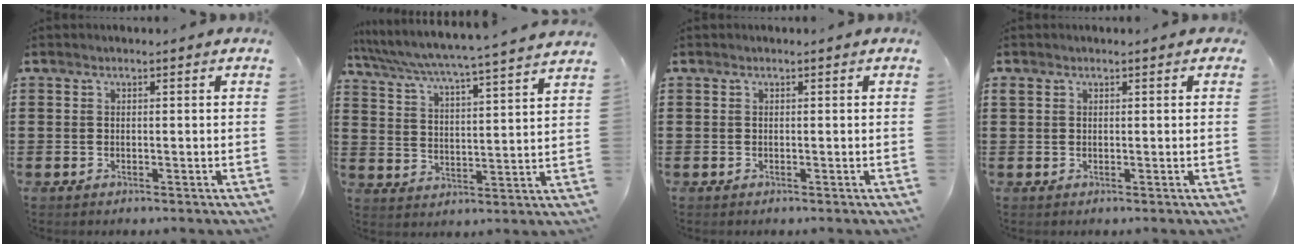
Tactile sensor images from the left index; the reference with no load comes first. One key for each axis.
{"total": 4.4, "fx": 4.0, "fy": -0.8, "fz": 1.6, "tx": -0.053, "ty": -0.039, "tz": 0.058}
{"total": 0.0}
{"total": 1.1, "fx": 0.5, "fy": 0.8, "fz": 0.5, "tx": -0.013, "ty": 0.007, "tz": 0.009}